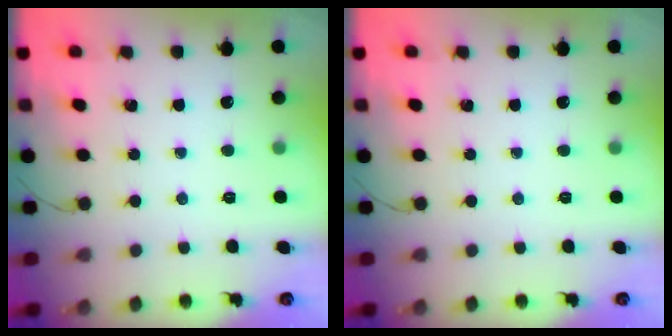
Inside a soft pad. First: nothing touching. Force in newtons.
{"total": 0.0}